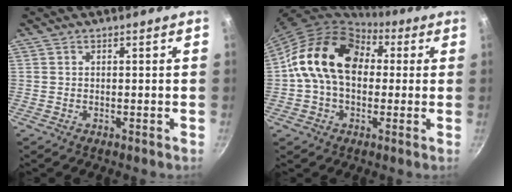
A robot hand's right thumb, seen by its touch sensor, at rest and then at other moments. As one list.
[{"total": 18.0, "force": [2.5, 13.0, 12.2], "torque": [-0.182, 0.032, 0.027]}]